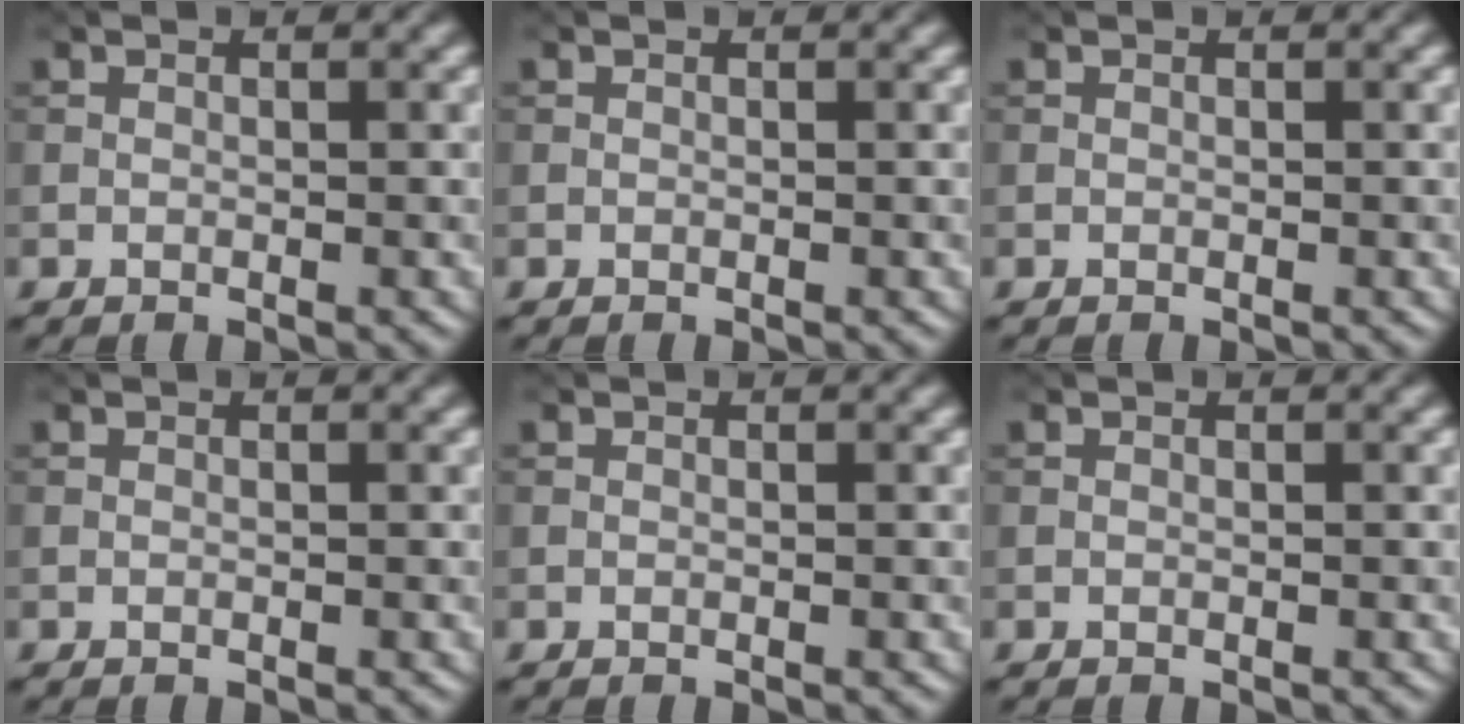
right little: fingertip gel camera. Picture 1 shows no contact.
{"total": 0.0}
{"total": 0.0}
{"total": 0.0}
{"total": 0.0}
{"total": 0.0}